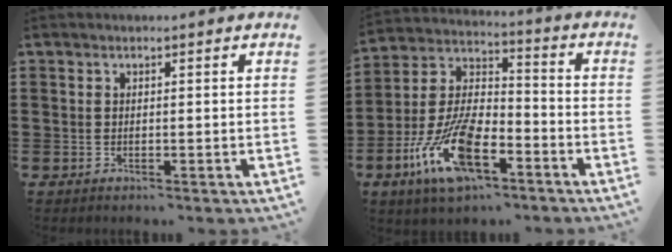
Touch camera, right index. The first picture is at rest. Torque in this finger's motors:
{"motor_torque": [2.14, 0.00, 1.05, 0.21]}